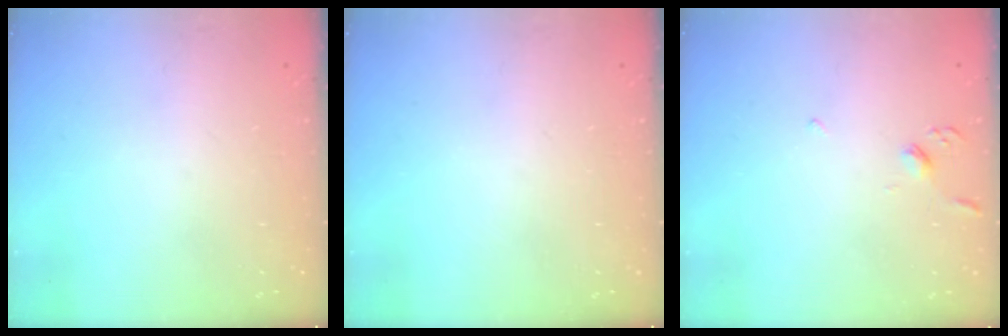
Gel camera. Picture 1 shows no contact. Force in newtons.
{"total": 0.0}
{"total": 2.9, "press": 2.8, "slide": 0.7}